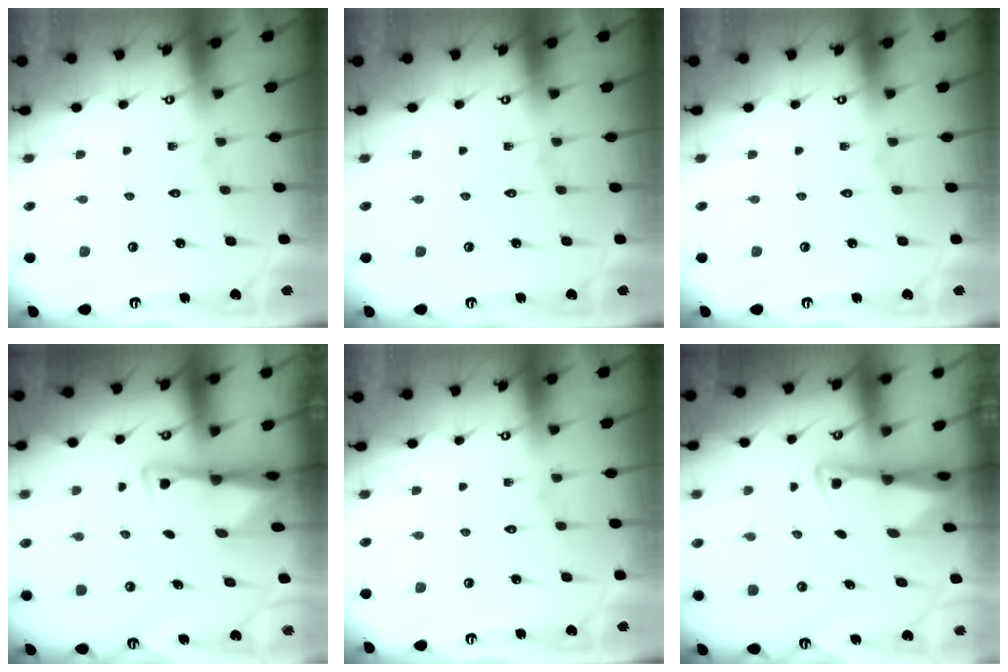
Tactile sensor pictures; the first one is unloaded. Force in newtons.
{"total": 0.0}
{"total": 0.0}
{"total": 2.8, "press": 2.8, "slide": 0.4}
{"total": 0.0}
{"total": 2.7, "press": 2.6, "slide": 0.6}